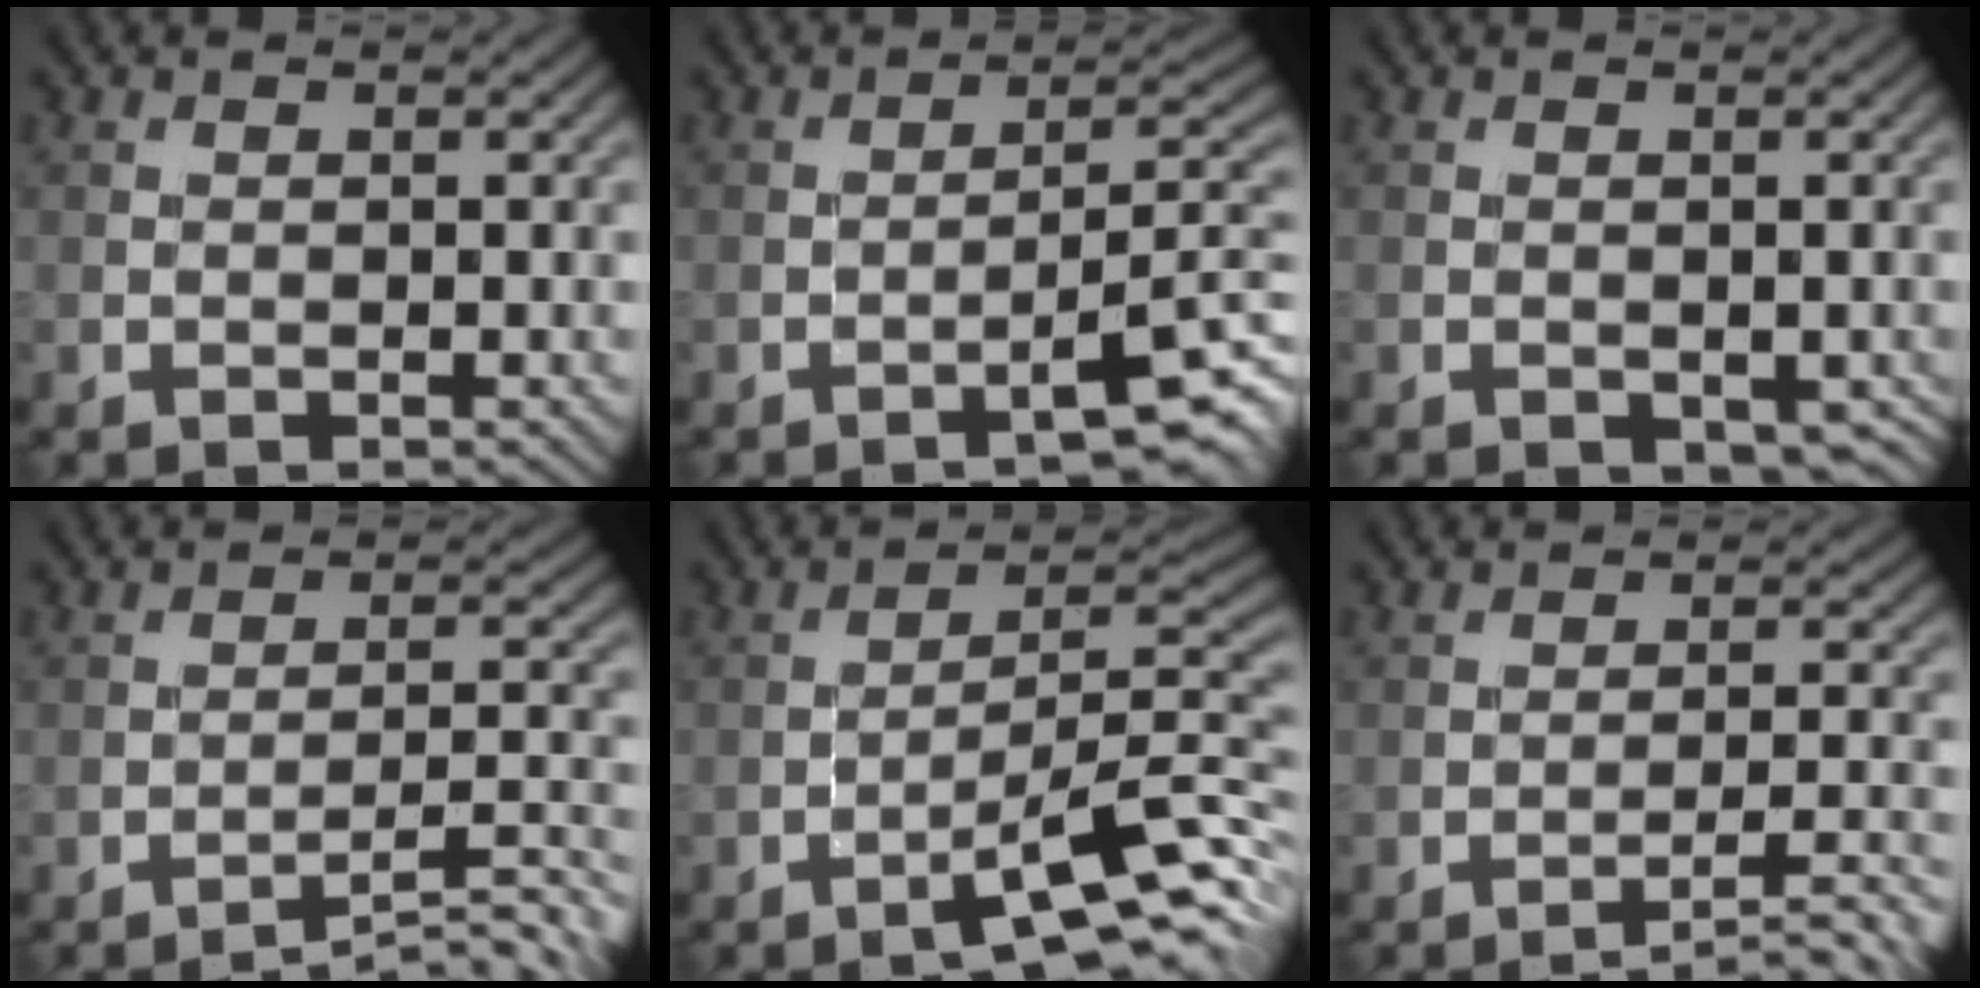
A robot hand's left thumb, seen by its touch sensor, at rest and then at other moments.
{"total": 7.6, "force": [-4.1, 1.3, 6.3], "torque": [-0.091, 0.010, -0.061]}
{"total": 3.1, "force": [-1.2, 1.9, 2.1], "torque": [-0.027, -0.012, -0.004]}
{"total": 7.6, "force": [-5.8, 1.0, 4.8], "torque": [-0.082, 0.018, -0.085]}
{"total": 10.2, "force": [-6.0, 1.9, 8.1], "torque": [-0.122, 0.013, -0.096]}
{"total": 5.9, "force": [-4.4, 0.7, 3.8], "torque": [-0.060, 0.016, -0.069]}